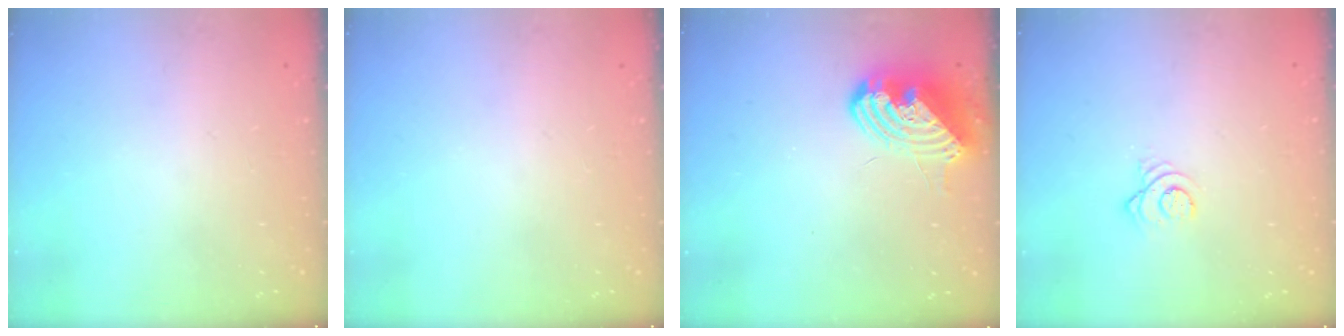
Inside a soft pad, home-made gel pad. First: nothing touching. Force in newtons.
{"total": 0.0}
{"total": 11.7, "press": 11.6, "slide": 1.5}
{"total": 3.3, "press": 3.3, "slide": 0.2}